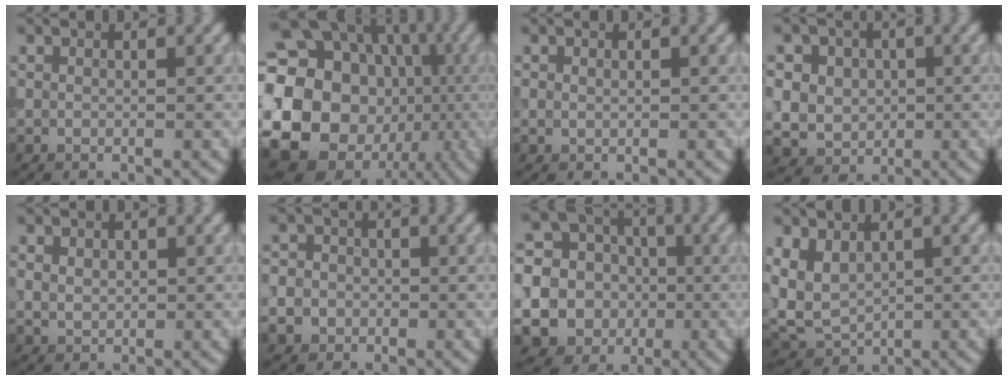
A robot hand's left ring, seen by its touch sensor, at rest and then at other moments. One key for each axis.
{"total": 22.6, "fx": -1.8, "fy": 19.1, "fz": 12.0, "tx": -0.204, "ty": 0.007, "tz": -0.071}
{"total": 0.6, "fx": 0.1, "fy": 0.5, "fz": 0.3, "tx": -0.002, "ty": -0.002, "tz": 0.002}
{"total": 7.7, "fx": 1.7, "fy": 6.8, "fz": 3.3, "tx": -0.066, "ty": 0.031, "tz": 0.011}
{"total": 1.6, "fx": 0.5, "fy": 1.3, "fz": 0.9, "tx": -0.015, "ty": -0.002, "tz": 0.012}
{"total": 6.4, "fx": -2.0, "fy": 5.7, "fz": 2.0, "tx": -0.043, "ty": -0.002, "tz": -0.067}
{"total": 20.2, "fx": -3.1, "fy": 19.2, "fz": 5.4, "tx": -0.156, "ty": 0.002, "tz": -0.089}
{"total": 4.3, "fx": 1.2, "fy": 3.0, "fz": 2.8, "tx": -0.060, "ty": 0.000, "tz": 0.019}